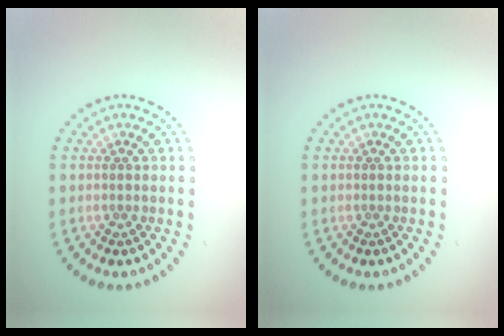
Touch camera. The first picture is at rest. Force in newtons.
{"total": 0.0}